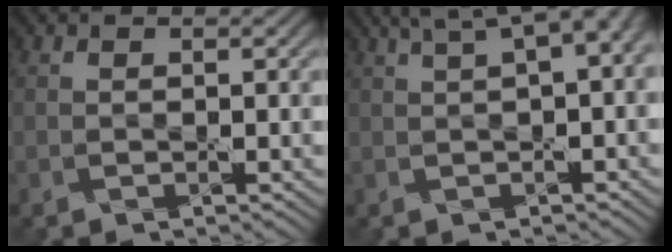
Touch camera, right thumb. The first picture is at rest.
{"total": 8.4, "force": [3.5, 2.7, 7.1], "torque": [-0.105, 0.033, 0.049]}